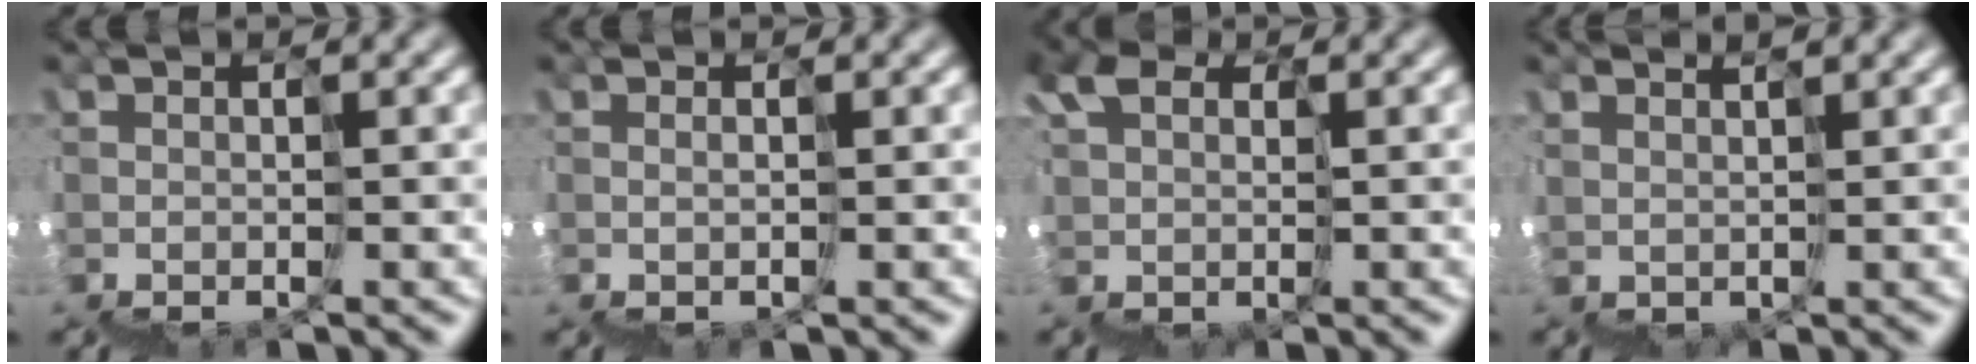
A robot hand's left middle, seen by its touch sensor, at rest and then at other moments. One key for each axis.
{"total": 0.9, "fx": 0.8, "fy": -0.3, "fz": 0.0, "tx": 0.011, "ty": 0.007, "tz": 0.017}
{"total": 2.6, "fx": 2.5, "fy": 0.7, "fz": -0.6, "tx": -0.005, "ty": 0.033, "tz": 0.021}
{"total": 3.3, "fx": 3.1, "fy": -0.8, "fz": -0.6, "tx": 0.023, "ty": 0.029, "tz": 0.053}